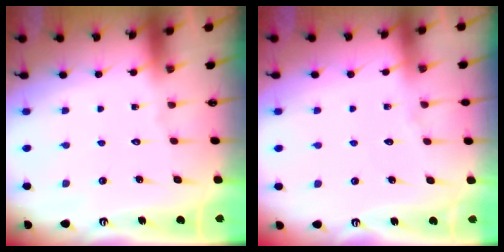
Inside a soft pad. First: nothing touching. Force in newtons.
{"total": 3.7, "press": 3.6, "slide": 0.5}